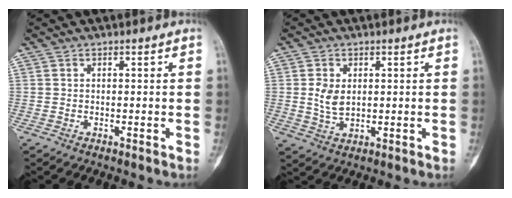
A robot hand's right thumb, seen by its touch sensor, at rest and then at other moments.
{"total": 4.4, "force": [0.7, 2.9, 3.3], "torque": [-0.058, -0.008, 0.019]}